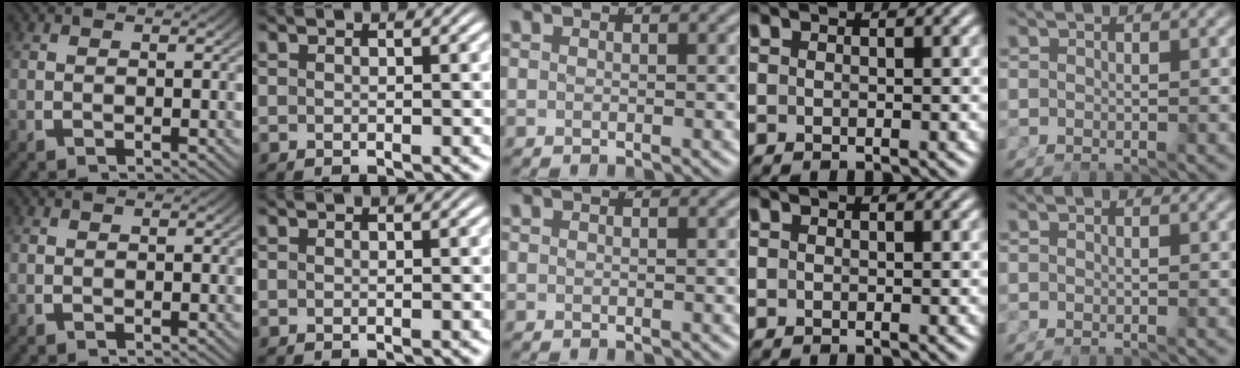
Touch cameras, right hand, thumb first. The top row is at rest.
{}